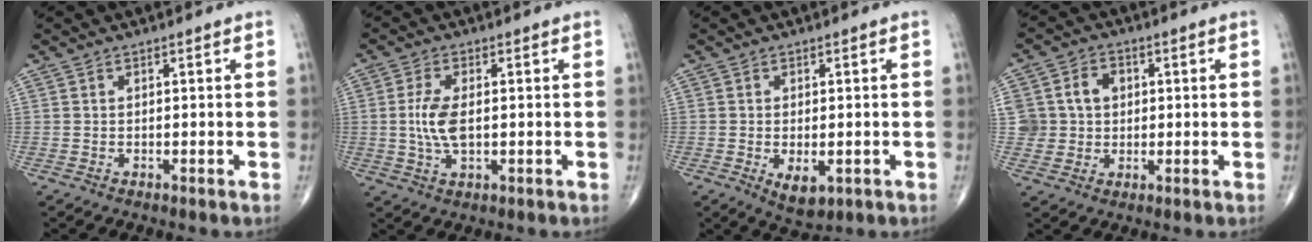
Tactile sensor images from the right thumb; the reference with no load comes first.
{"total": 6.4, "force": [0.1, 3.1, 5.7], "torque": [-0.122, -0.002, 0.000]}
{"total": 4.9, "force": [-1.5, 2.6, 3.9], "torque": [-0.057, -0.009, -0.015]}
{"total": 8.3, "force": [1.6, 7.2, 3.7], "torque": [-0.040, 0.007, 0.031]}